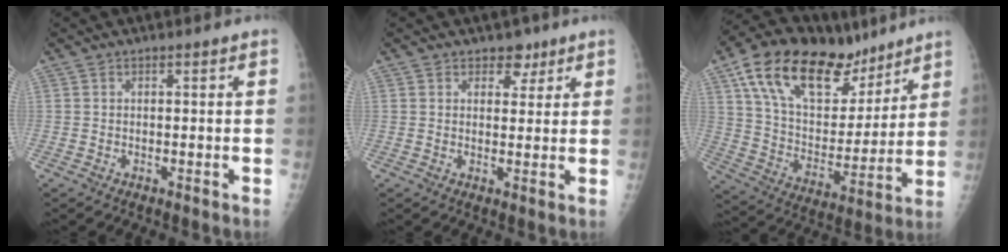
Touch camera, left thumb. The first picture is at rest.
{"total": 3.4, "force": [2.2, 2.5, 1.0], "torque": [0.010, -0.011, 0.029]}
{"total": 25.2, "force": [15.7, 12.9, 14.9], "torque": [-0.216, -0.035, 0.271]}